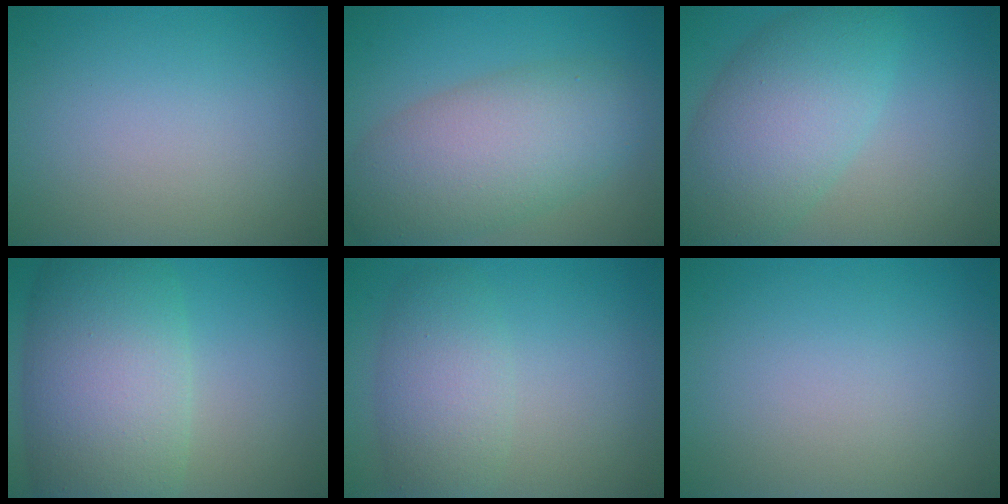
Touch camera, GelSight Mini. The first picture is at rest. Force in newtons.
{"total": 7.9, "press": 7.9, "slide": 0.3}
{"total": 7.6, "press": 7.6, "slide": 0.4}
{"total": 10.8, "press": 10.8, "slide": 0.4}
{"total": 4.2, "press": 4.2, "slide": 0.1}
{"total": 0.0}